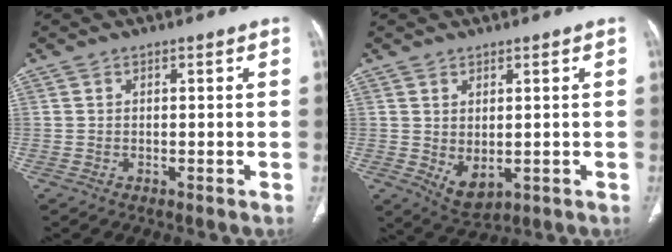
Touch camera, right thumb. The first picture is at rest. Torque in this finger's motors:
{"motor_torque": [-0.35, 0.04, -0.05, 0.07, 0.12]}